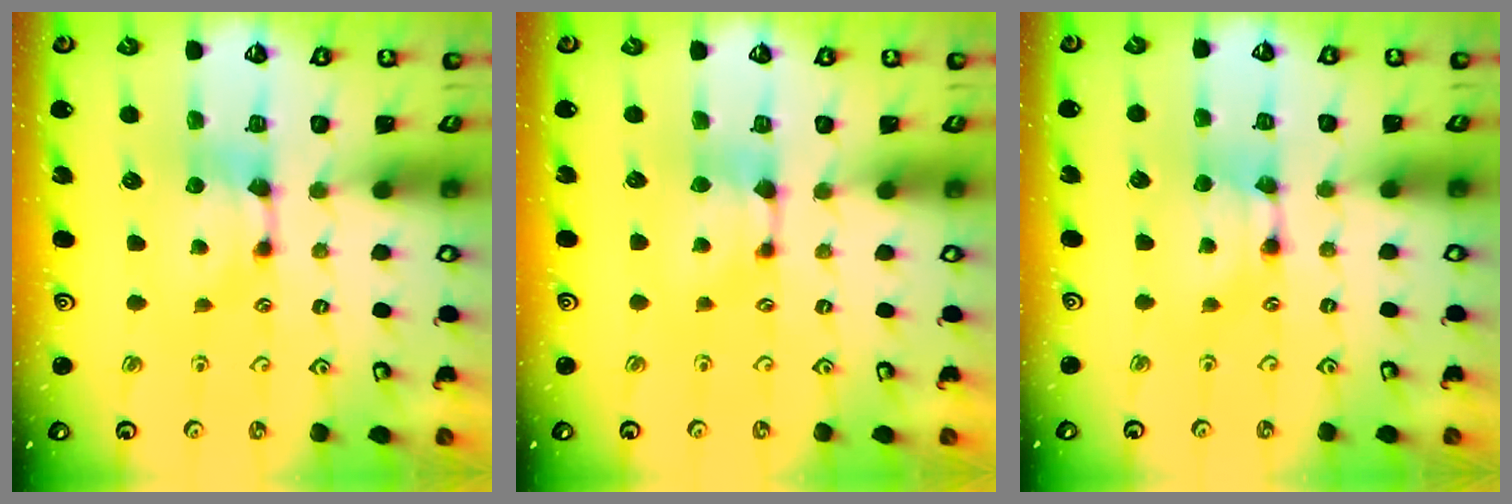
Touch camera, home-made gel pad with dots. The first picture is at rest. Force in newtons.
{"total": 0.8, "press": 0.3, "slide": 0.7}
{"total": 1.5, "press": 1.5, "slide": 0.2}